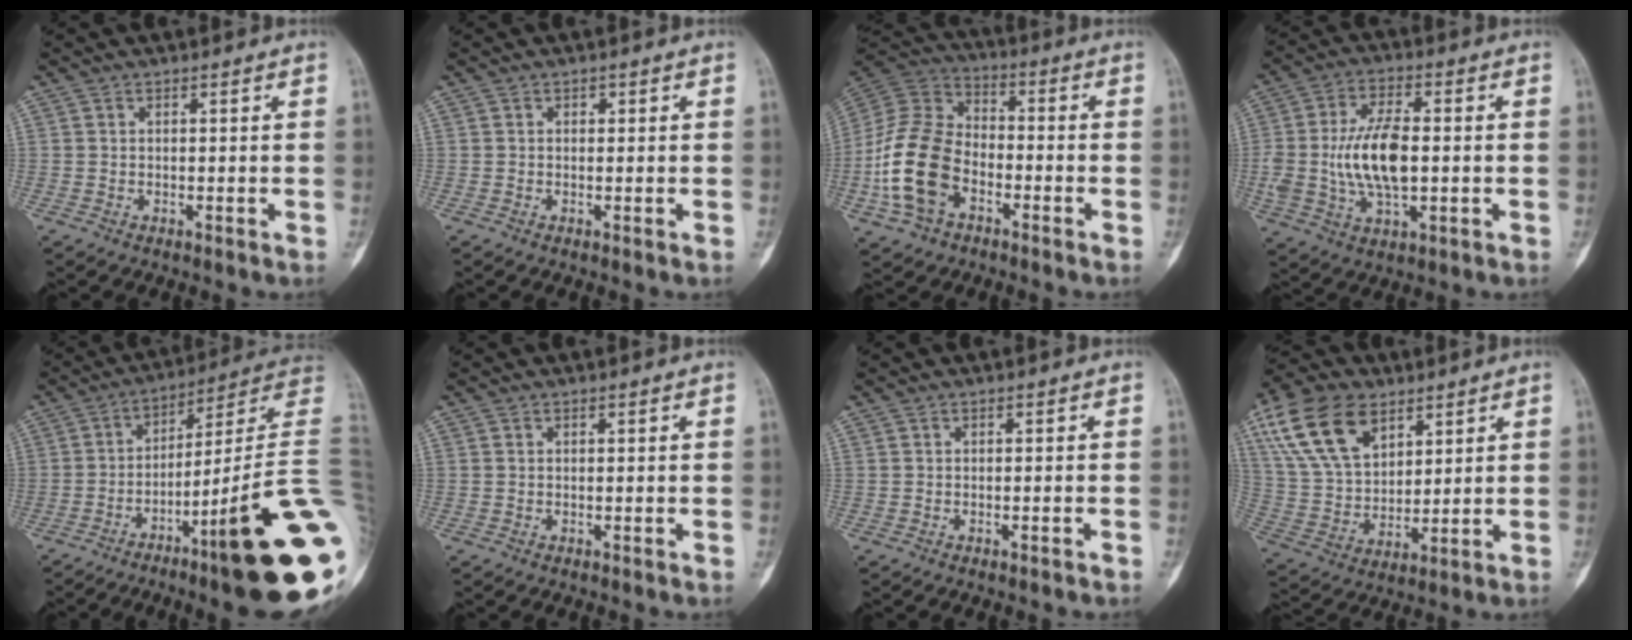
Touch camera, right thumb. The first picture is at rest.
{"total": 0.7, "force": [0.2, 0.6, 0.3], "torque": [0.004, 0.002, 0.002]}
{"total": 16.6, "force": [-5.3, 11.0, 11.2], "torque": [-0.216, 0.033, -0.109]}
{"total": 12.9, "force": [-0.3, 6.4, 11.2], "torque": [-0.216, 0.006, -0.003]}
{"total": 25.2, "force": [-7.1, 2.3, 24.1], "torque": [-0.265, 0.041, -0.106]}
{"total": 0.0}
{"total": 0.9, "force": [-0.6, 0.0, 0.6], "torque": [-0.016, 0.009, -0.003]}
{"total": 17.1, "force": [8.5, 10.3, 10.7], "torque": [-0.190, -0.018, 0.167]}